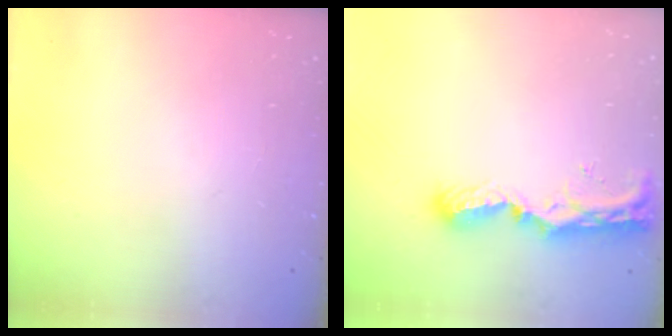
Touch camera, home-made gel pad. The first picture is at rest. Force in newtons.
{"total": 8.6, "press": 8.5, "slide": 1.0}